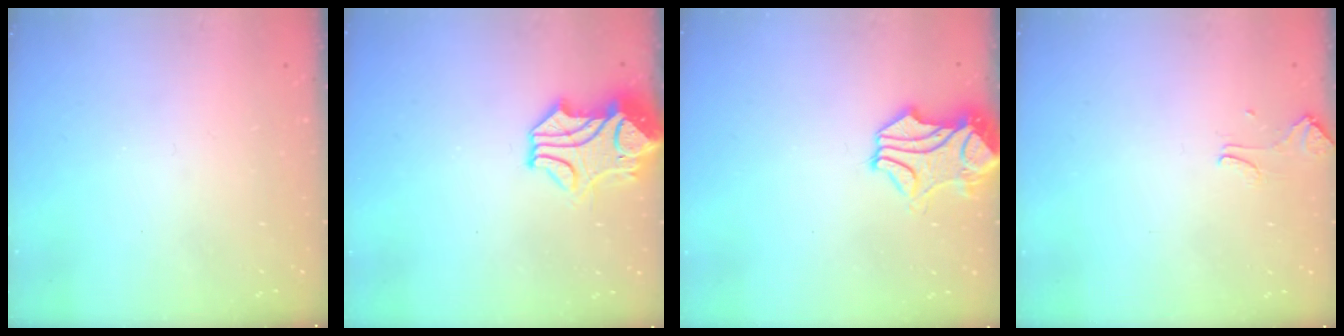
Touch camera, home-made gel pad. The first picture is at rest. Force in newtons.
{"total": 2.9, "press": 2.8, "slide": 0.9}
{"total": 1.7, "press": 1.1, "slide": 1.2}
{"total": 0.9, "press": 0.8, "slide": 0.5}